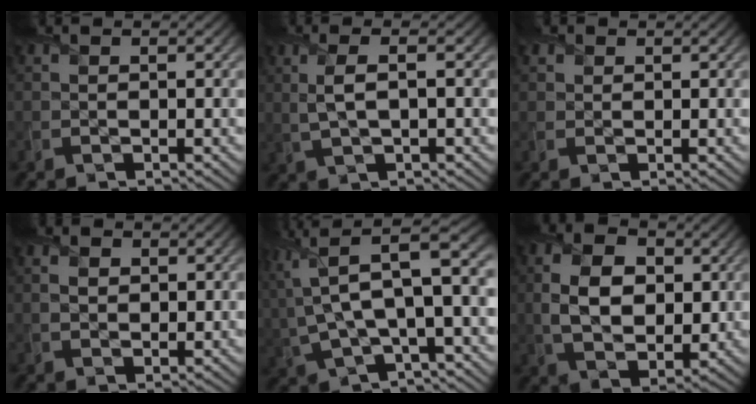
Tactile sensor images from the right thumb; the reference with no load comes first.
{"total": 3.9, "force": [0.6, 1.0, 3.8], "torque": [-0.087, 0.004, 0.014]}
{"total": 1.4, "force": [0.9, 1.0, 0.1], "torque": [-0.006, 0.001, 0.020]}
{"total": 2.4, "force": [0.5, 1.7, 1.6], "torque": [-0.036, -0.002, 0.011]}
{"total": 13.5, "force": [1.5, 5.9, 12.0], "torque": [-0.274, -0.007, 0.030]}
{"total": 9.3, "force": [1.0, 6.2, 6.9], "torque": [-0.156, -0.004, 0.016]}